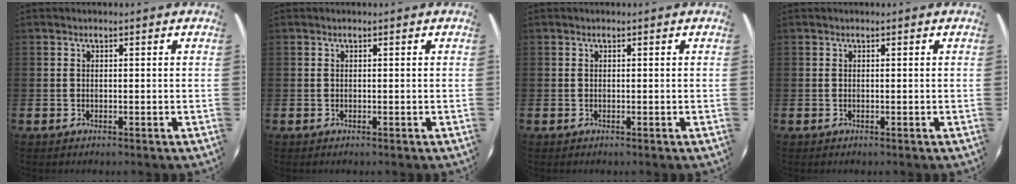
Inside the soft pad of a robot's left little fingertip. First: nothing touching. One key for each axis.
{"total": 0.0}
{"total": 0.0}
{"total": 0.0}